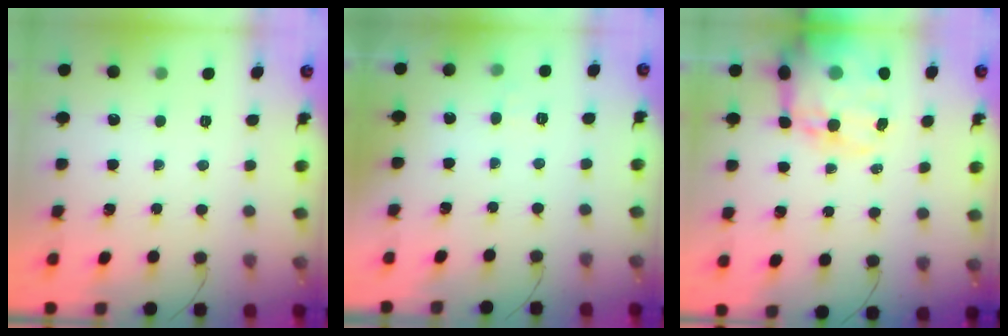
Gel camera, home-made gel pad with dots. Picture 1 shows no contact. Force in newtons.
{"total": 3.0, "press": 2.6, "slide": 1.5}
{"total": 20.3, "press": 19.7, "slide": 4.8}